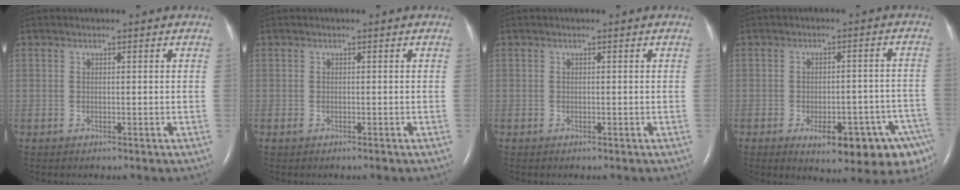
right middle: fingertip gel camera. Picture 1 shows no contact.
{"total": 0.8, "force": [-0.5, 0.2, 0.5], "torque": [-0.011, -0.002, -0.006]}
{"total": 0.0}
{"total": 14.4, "force": [-8.6, 4.5, 10.6], "torque": [-0.075, 0.024, -0.104]}